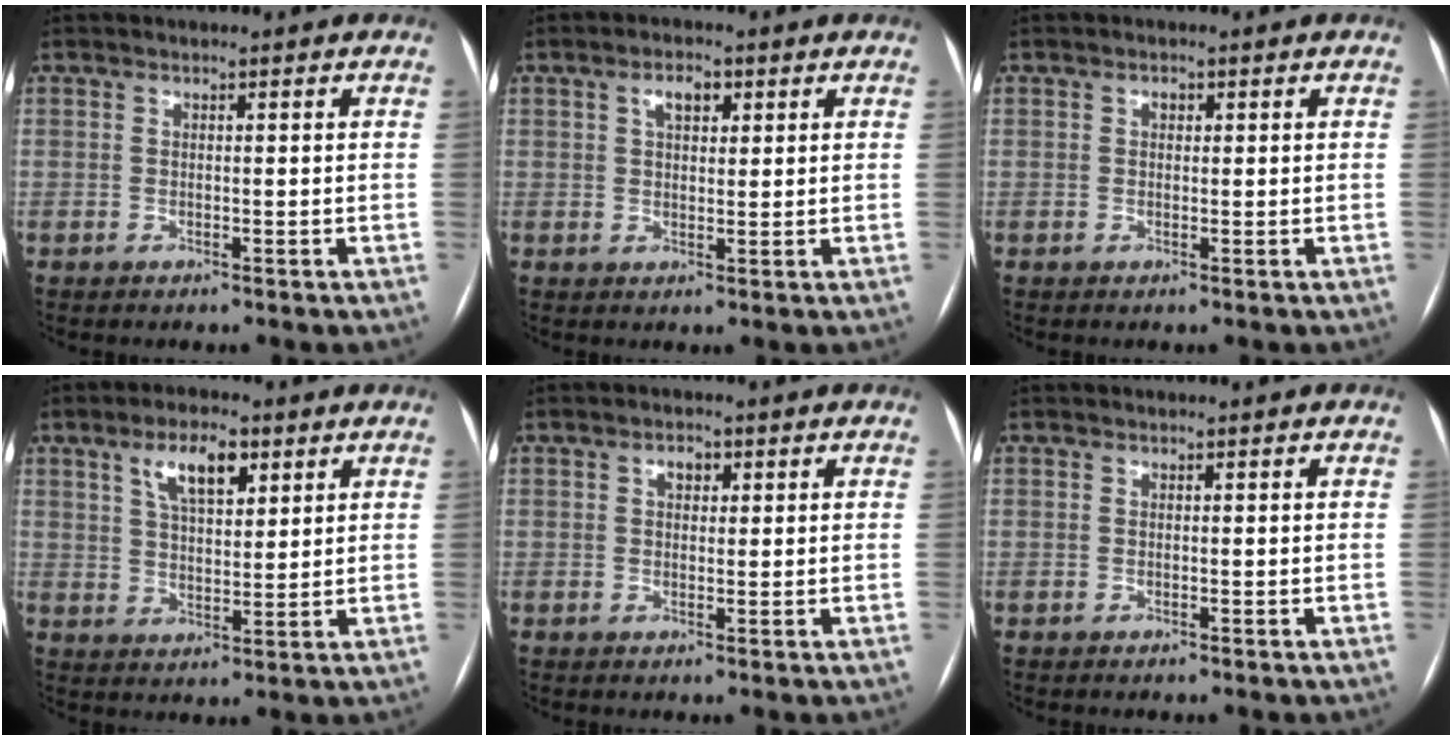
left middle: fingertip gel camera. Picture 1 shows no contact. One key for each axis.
{"total": 3.5, "fx": 1.6, "fy": 1.8, "fz": 2.5, "tx": -0.046, "ty": 0.010, "tz": 0.026}
{"total": 0.9, "fx": 0.3, "fy": 0.6, "fz": 0.5, "tx": -0.010, "ty": 0.004, "tz": 0.004}
{"total": 7.4, "fx": 3.9, "fy": 2.9, "fz": 5.7, "tx": -0.103, "ty": 0.011, "tz": 0.069}
{"total": 2.0, "fx": 0.8, "fy": 1.3, "fz": 1.3, "tx": -0.022, "ty": 0.009, "tz": 0.011}
{"total": 0.0}